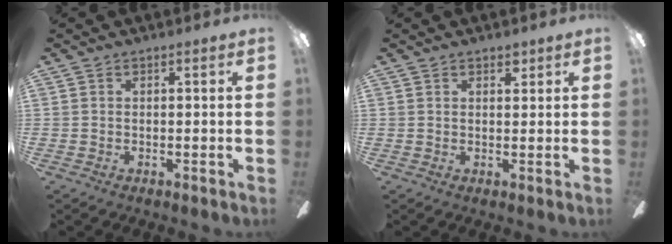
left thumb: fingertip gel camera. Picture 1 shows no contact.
{"total": 2.0, "force": [1.6, 0.9, 0.7], "torque": [0.002, -0.007, 0.026]}